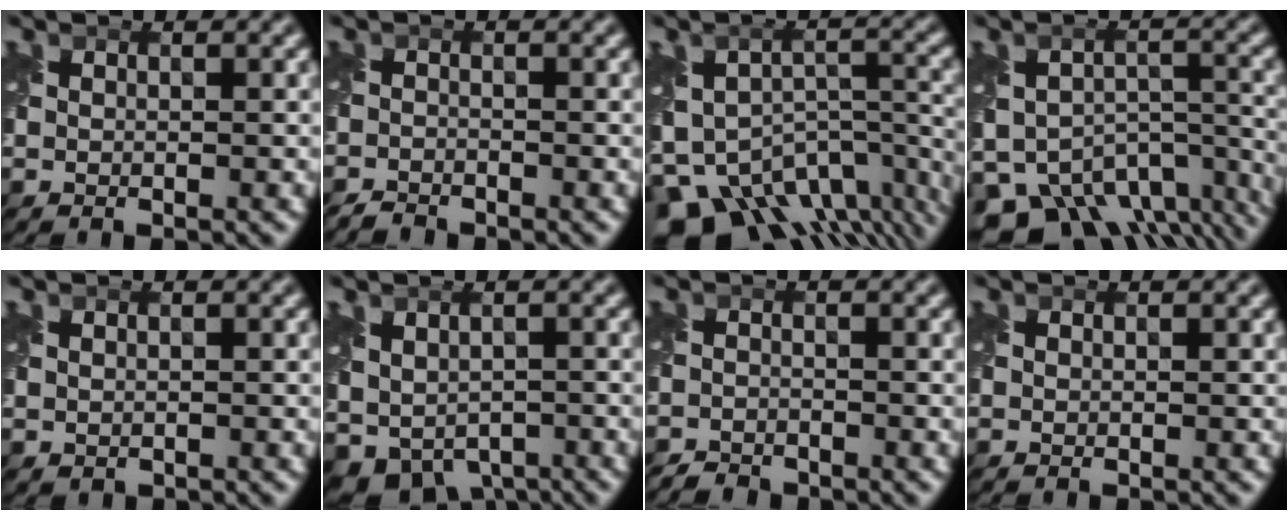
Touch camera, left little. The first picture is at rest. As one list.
[{"total": 1.7, "force": [-1.6, 0.2, 0.0], "torque": [0.002, -0.004, -0.036]}, {"total": 12.6, "force": [-8.5, 6.2, 6.8], "torque": [-0.134, -0.009, -0.113]}, {"total": 11.8, "force": [-8.4, 6.6, 5.2], "torque": [-0.092, -0.025, -0.107]}, {"total": 0.7, "force": [0.0, 0.6, 0.4], "torque": [-0.008, -0.002, 0.005]}, {"total": 6.1, "force": [-2.5, 4.3, 3.4], "torque": [-0.060, -0.030, -0.023]}, {"total": 2.2, "force": [-2.1, 0.5, 0.0], "torque": [0.005, -0.003, -0.043]}, {"total": 0.0}]